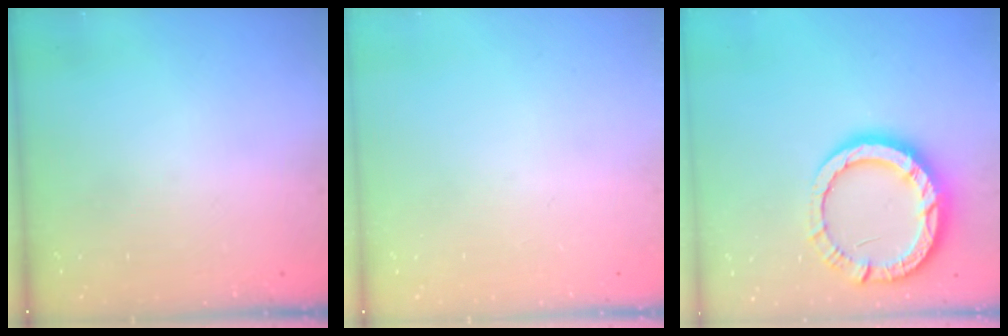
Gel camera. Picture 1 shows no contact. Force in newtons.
{"total": 0.0}
{"total": 12.5, "press": 12.4, "slide": 0.9}